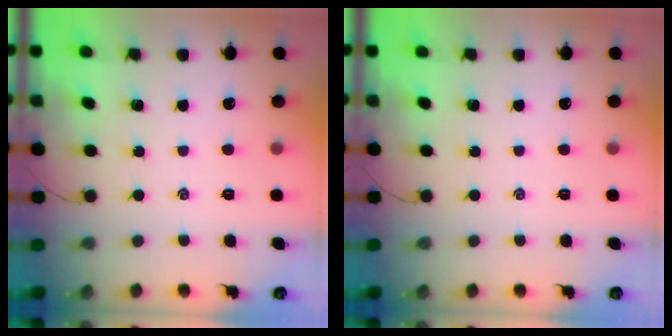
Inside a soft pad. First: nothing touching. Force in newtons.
{"total": 0.0}